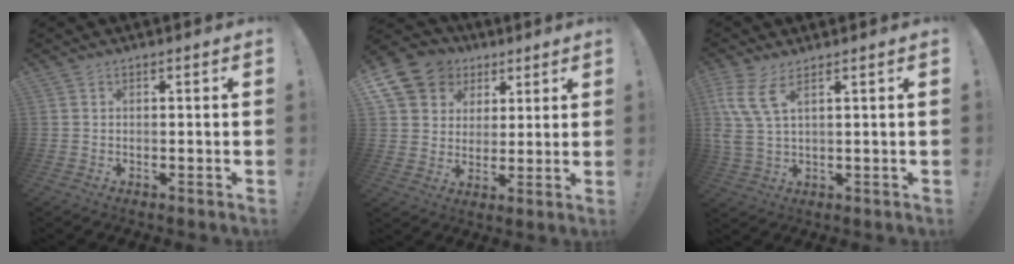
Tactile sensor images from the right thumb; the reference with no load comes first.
{"total": 12.5, "force": [6.1, 10.1, 4.3], "torque": [-0.063, -0.041, 0.123]}
{"total": 8.1, "force": [3.9, 2.8, 6.5], "torque": [-0.141, -0.015, 0.077]}